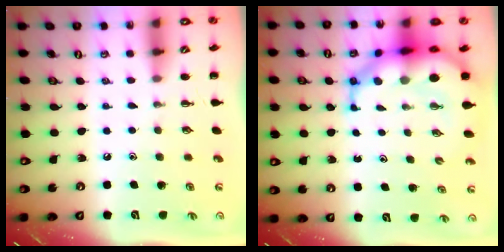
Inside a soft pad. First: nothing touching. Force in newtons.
{"total": 10.7, "press": 10.3, "slide": 3.0}